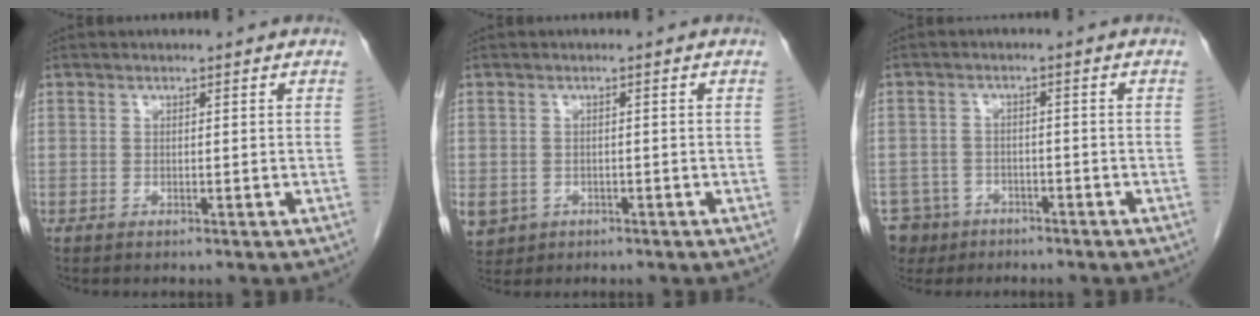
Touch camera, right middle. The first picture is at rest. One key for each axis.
{"total": 7.2, "fx": -2.9, "fy": 6.1, "fz": 2.3, "tx": -0.069, "ty": -0.003, "tz": -0.037}
{"total": 7.0, "fx": -4.7, "fy": 5.2, "fz": 0.7, "tx": -0.024, "ty": 0.004, "tz": -0.075}